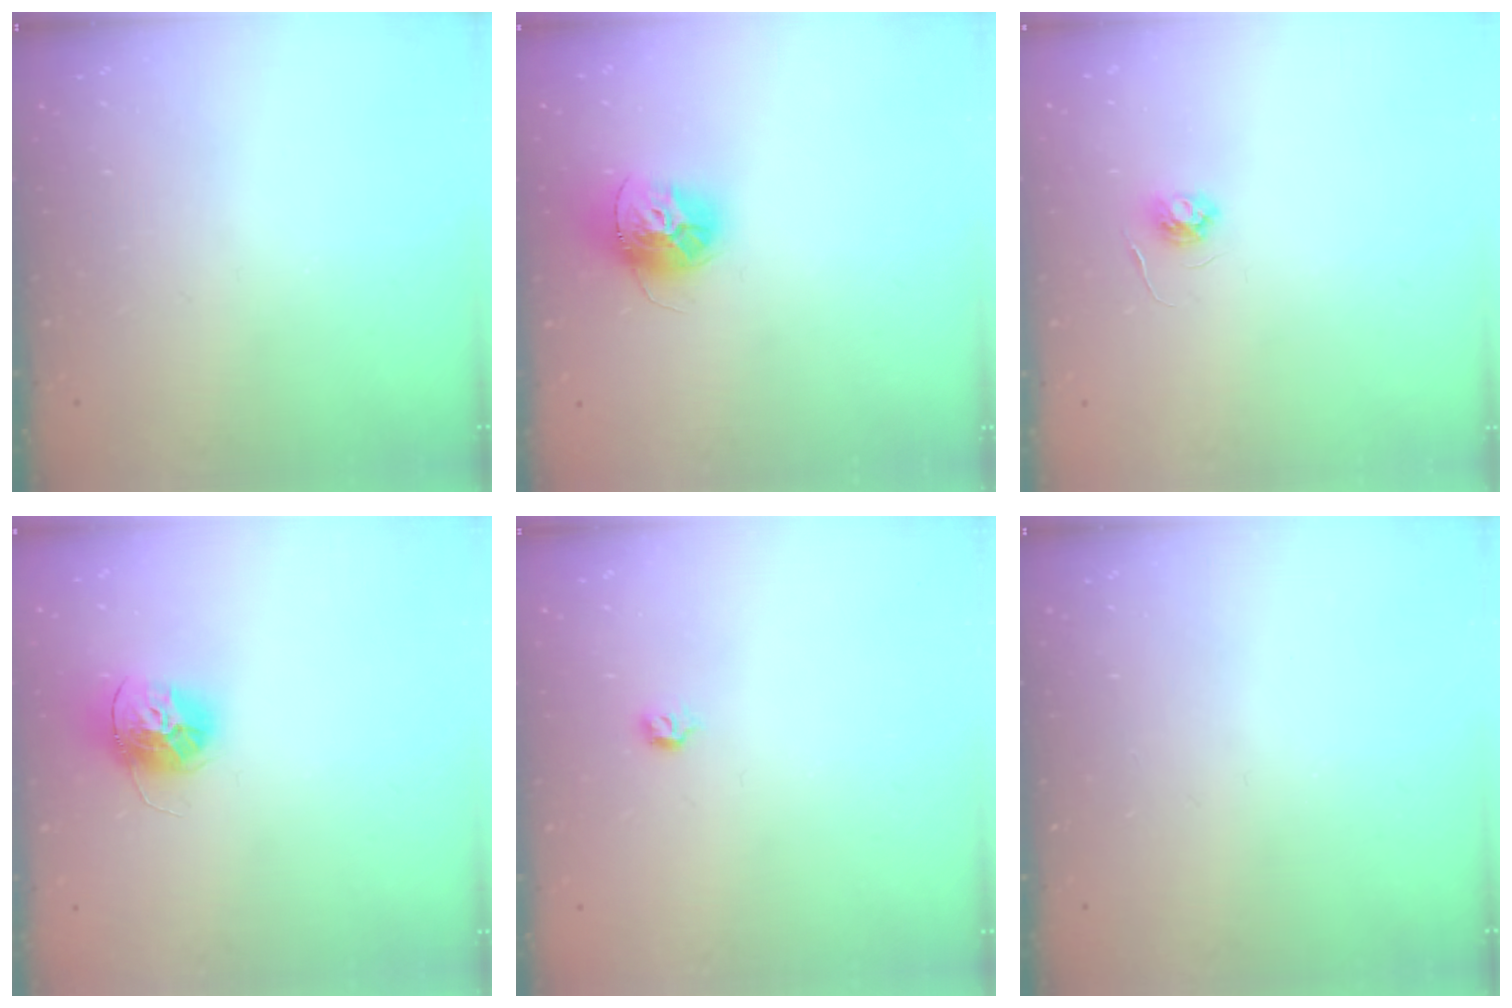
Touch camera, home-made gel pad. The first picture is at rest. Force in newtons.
{"total": 12.7, "press": 12.7, "slide": 1.0}
{"total": 3.8, "press": 3.8, "slide": 0.4}
{"total": 12.8, "press": 12.7, "slide": 1.3}
{"total": 2.8, "press": 2.7, "slide": 0.8}
{"total": 0.0}